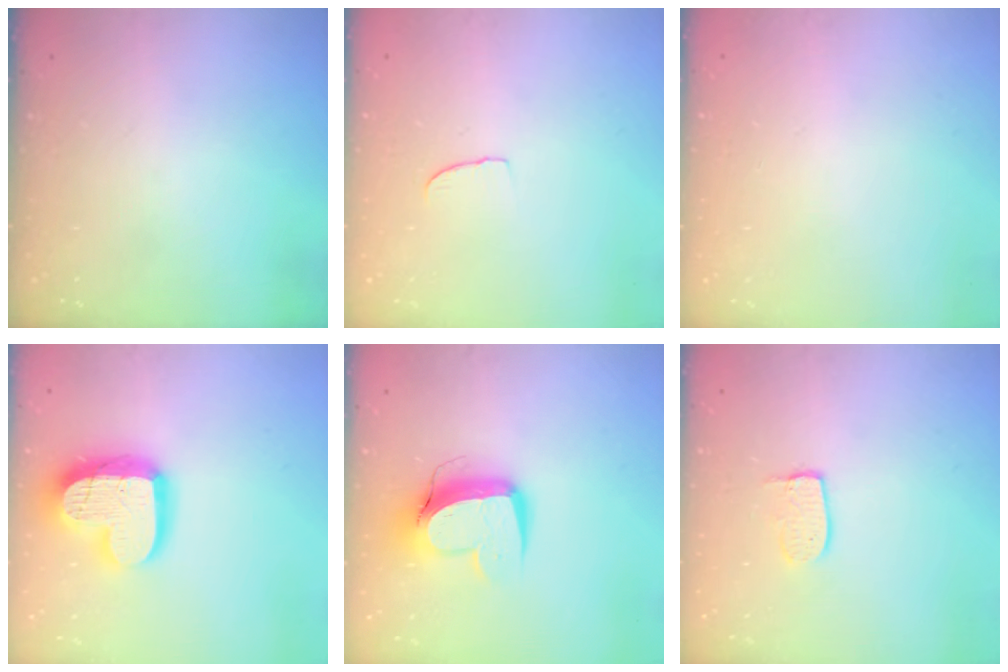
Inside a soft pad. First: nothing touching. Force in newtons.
{"total": 3.3, "press": 3.3, "slide": 0.3}
{"total": 0.0}
{"total": 17.1, "press": 17.0, "slide": 1.6}
{"total": 12.3, "press": 12.2, "slide": 1.3}
{"total": 5.5, "press": 5.5, "slide": 0.4}